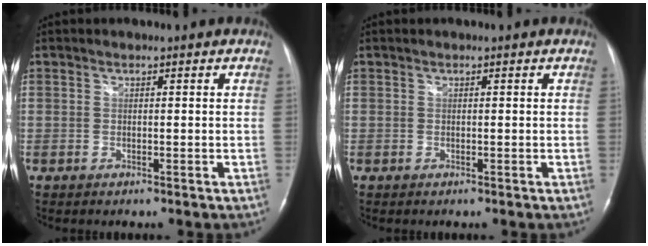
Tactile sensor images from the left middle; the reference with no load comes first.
{"total": 0.0}